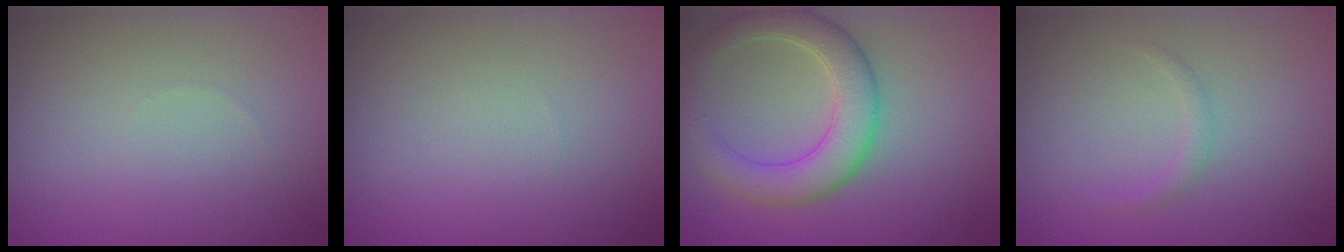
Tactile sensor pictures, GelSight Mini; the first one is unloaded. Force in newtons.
{"total": 0.0}
{"total": 5.1, "press": 5.1, "slide": 0.4}
{"total": 0.9, "press": 0.9, "slide": 0.0}